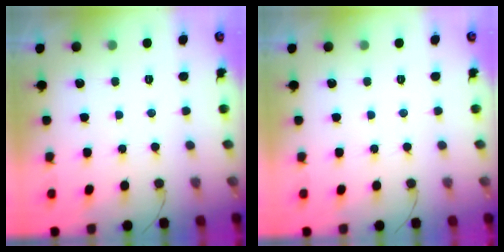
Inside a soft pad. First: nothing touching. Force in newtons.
{"total": 0.0}